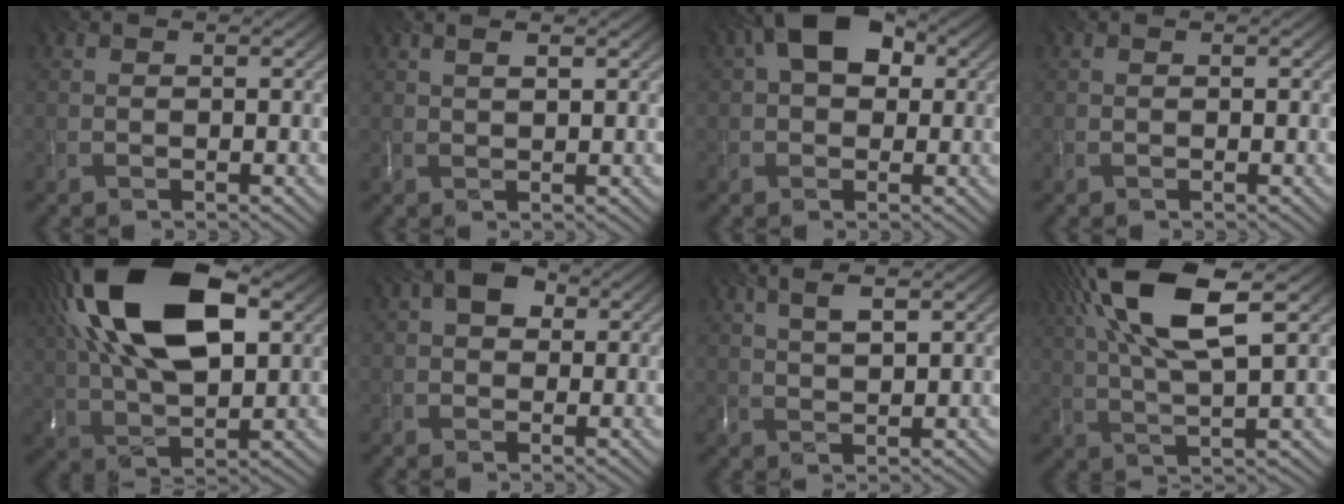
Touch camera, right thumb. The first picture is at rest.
{"total": 1.7, "force": [1.3, -0.2, 1.1], "torque": [-0.021, 0.002, 0.026]}
{"total": 7.4, "force": [2.1, 4.8, 5.2], "torque": [-0.093, 0.018, 0.023]}
{"total": 0.0}
{"total": 19.4, "force": [7.6, 9.5, 15.2], "torque": [-0.300, 0.054, 0.102]}
{"total": 3.6, "force": [1.0, 2.7, 2.2], "torque": [-0.035, 0.016, -0.004]}
{"total": 3.5, "force": [2.4, 0.2, 2.5], "torque": [-0.066, 0.007, 0.047]}
{"total": 13.7, "force": [6.4, 3.5, 11.6], "torque": [-0.252, 0.022, 0.116]}